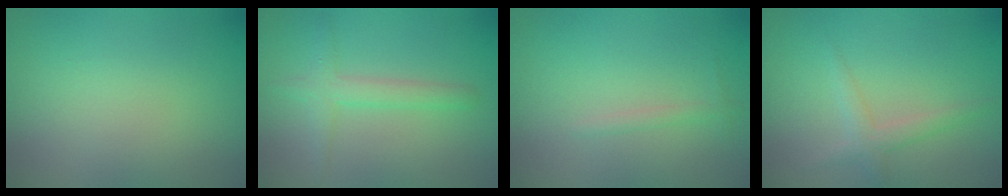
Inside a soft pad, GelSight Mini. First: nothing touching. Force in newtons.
{"total": 2.3, "press": 2.3, "slide": 0.0}
{"total": 0.8, "press": 0.8, "slide": 0.0}
{"total": 1.8, "press": 1.8, "slide": 0.0}